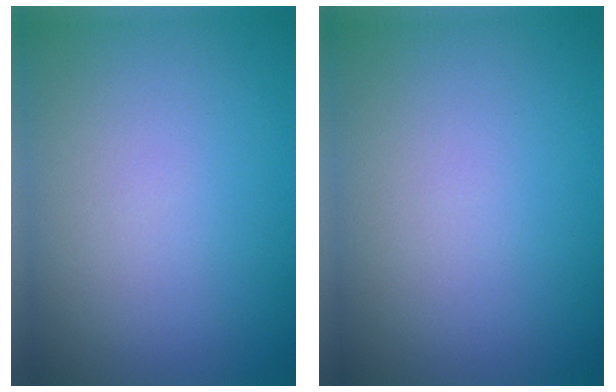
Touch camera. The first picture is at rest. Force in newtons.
{"total": 0.0}